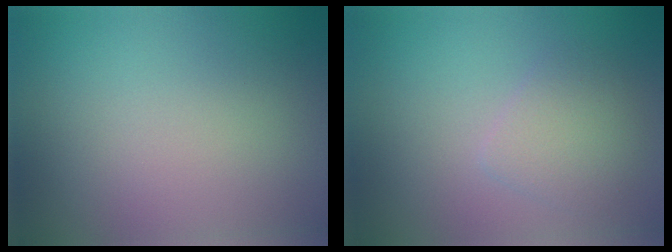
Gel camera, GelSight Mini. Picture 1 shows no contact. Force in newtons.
{"total": 2.4, "press": 2.4, "slide": 0.1}